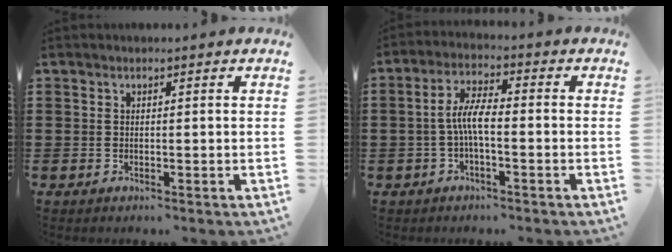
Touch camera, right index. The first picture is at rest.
{"total": 5.5, "force": [-1.1, 1.5, 5.2], "torque": [-0.112, -0.001, -0.026]}